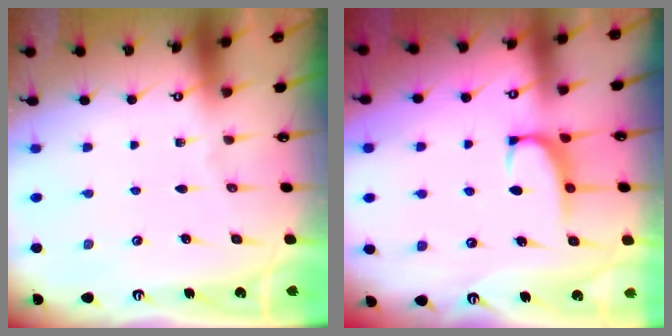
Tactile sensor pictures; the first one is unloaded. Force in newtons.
{"total": 1.4, "press": 1.2, "slide": 0.7}